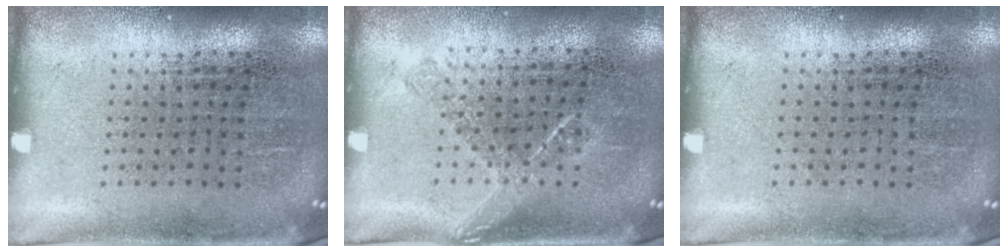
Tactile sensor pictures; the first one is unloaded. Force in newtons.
{"total": 1.2, "press": 1.0, "slide": 0.6}
{"total": 0.0}